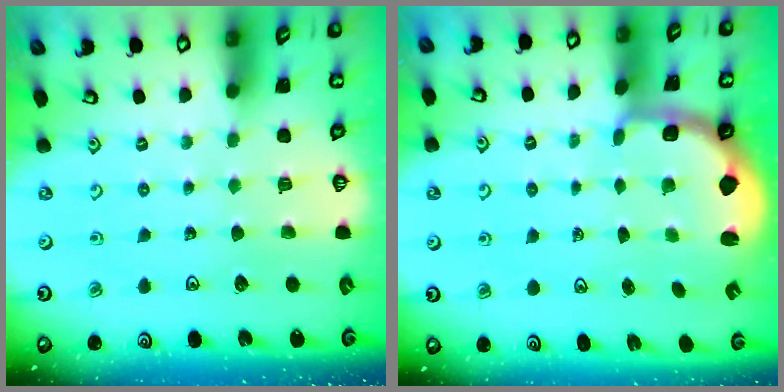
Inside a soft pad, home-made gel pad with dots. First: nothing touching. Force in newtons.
{"total": 2.1, "press": 1.3, "slide": 1.6}